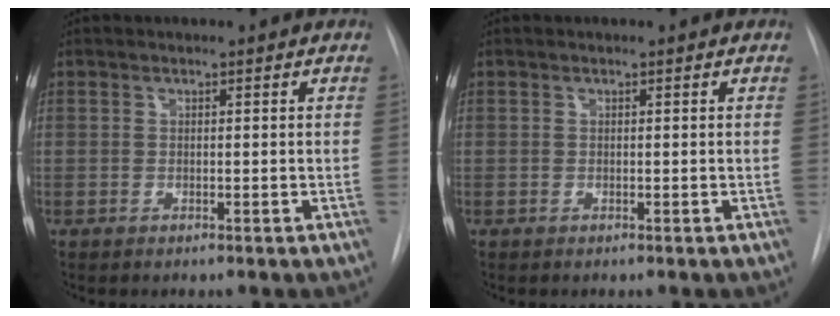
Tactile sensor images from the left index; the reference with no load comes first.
{"total": 0.0}